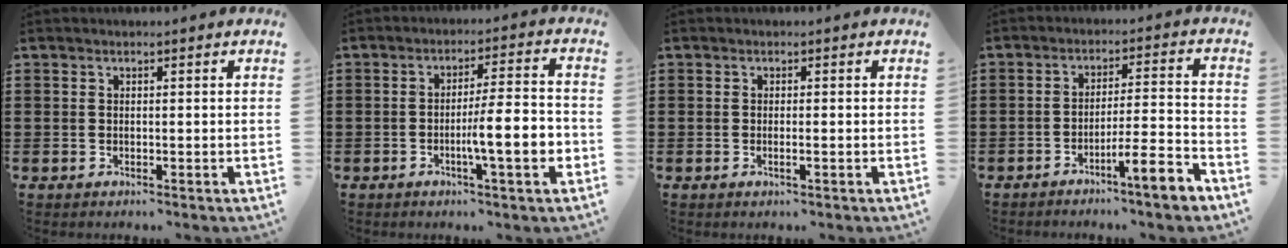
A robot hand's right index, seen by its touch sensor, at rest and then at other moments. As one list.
[{"total": 8.4, "force": [-2.3, 1.1, 8.0], "torque": [-0.124, -0.003, -0.040]}, {"total": 0.9, "force": [-0.4, 0.0, 0.8], "torque": [-0.014, -0.005, -0.006]}, {"total": 7.0, "force": [-5.1, 0.1, 4.7], "torque": [-0.076, -0.005, -0.093]}]